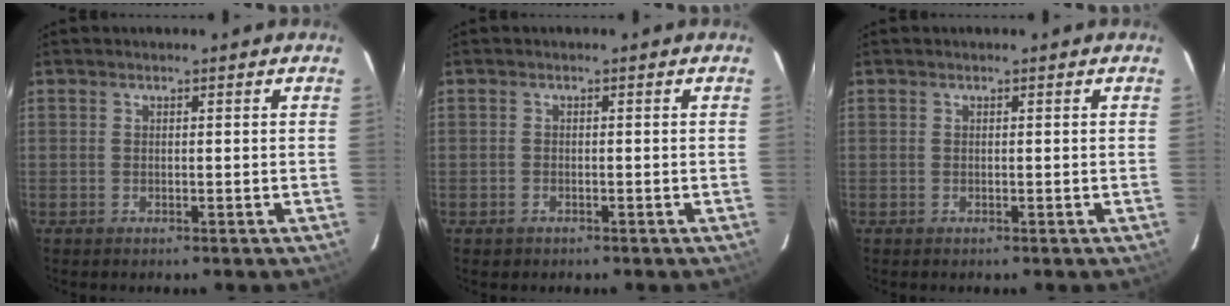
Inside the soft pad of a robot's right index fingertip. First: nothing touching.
{"total": 1.1, "force": [-0.7, 0.9, 0.1], "torque": [-0.006, 0.002, -0.008]}
{"total": 0.0}